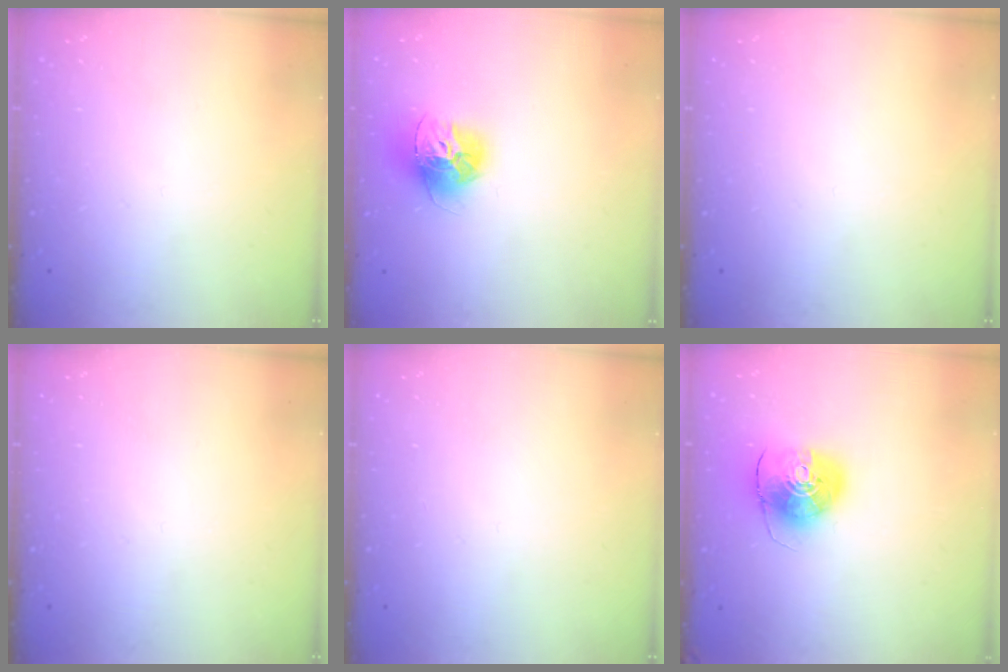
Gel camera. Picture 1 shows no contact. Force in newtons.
{"total": 14.1, "press": 14.0, "slide": 1.4}
{"total": 0.0}
{"total": 0.0}
{"total": 0.0}
{"total": 9.2, "press": 9.1, "slide": 1.2}